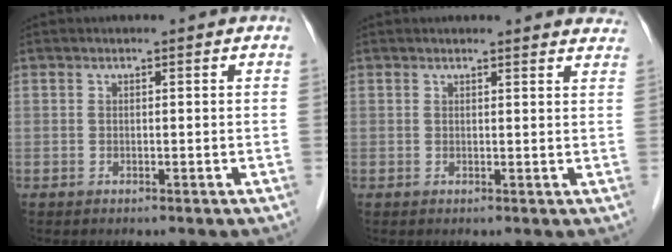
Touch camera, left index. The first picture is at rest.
{"total": 5.8, "force": [5.7, 1.1, 0.6], "torque": [0.016, -0.012, 0.033]}